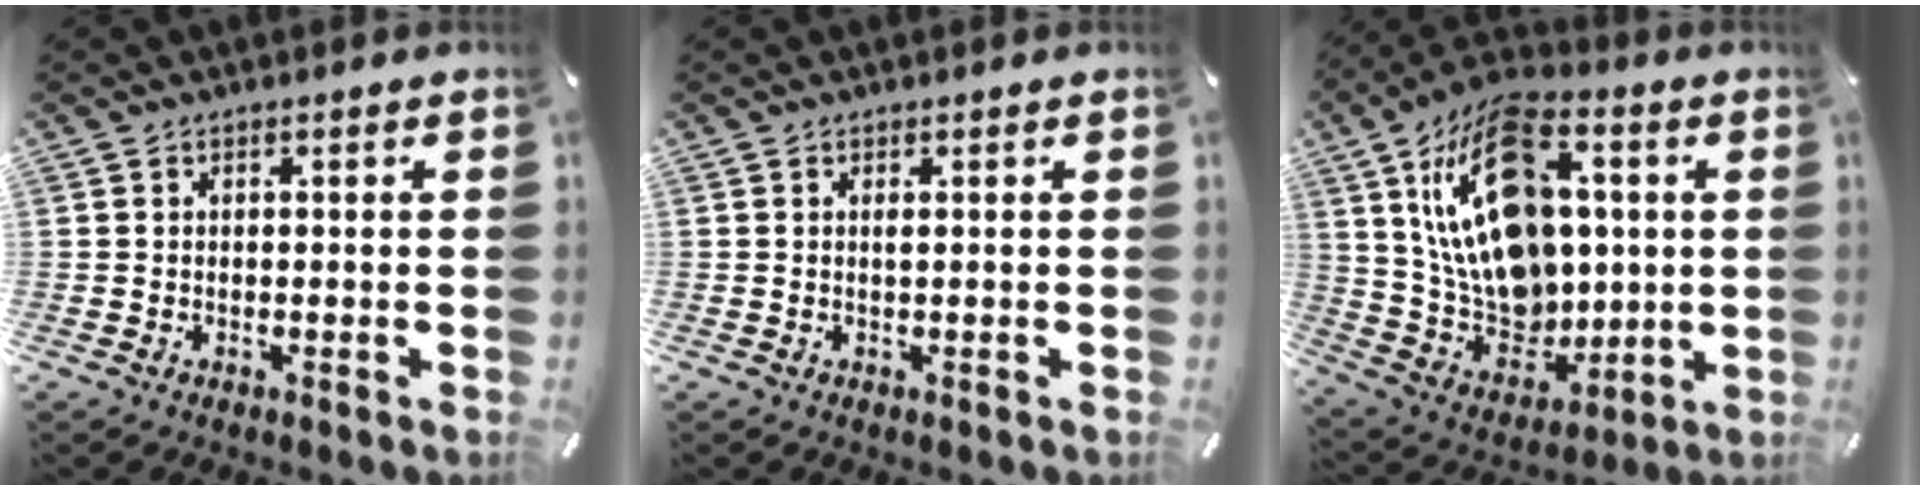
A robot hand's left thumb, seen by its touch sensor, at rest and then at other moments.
{"total": 0.7, "force": [0.2, 0.0, 0.7], "torque": [-0.013, -0.001, 0.002]}
{"total": 23.7, "force": [7.1, 15.9, 16.0], "torque": [-0.312, -0.034, 0.125]}